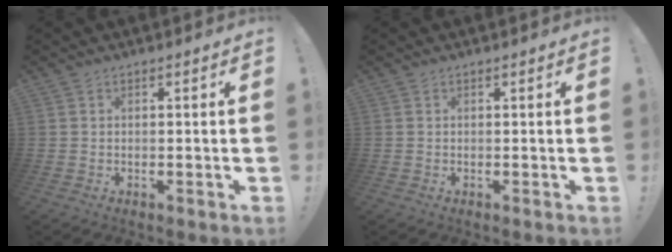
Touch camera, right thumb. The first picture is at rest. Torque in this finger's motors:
{"motor_torque": [-0.01, 0.09, 0.12, -0.06, -0.03]}